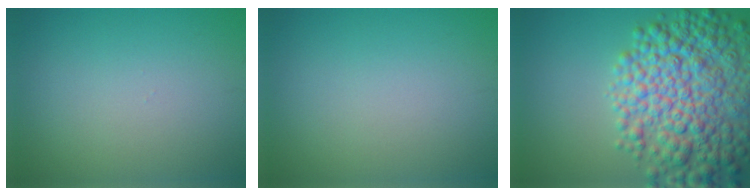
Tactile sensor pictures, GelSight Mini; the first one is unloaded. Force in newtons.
{"total": 0.0}
{"total": 10.0, "press": 10.0, "slide": 0.3}